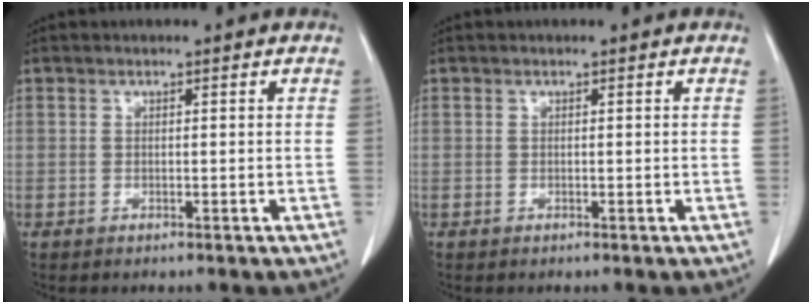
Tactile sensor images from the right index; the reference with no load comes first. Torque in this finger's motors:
{"motor_torque": [0.00, 0.00, 0.00, 0.00]}